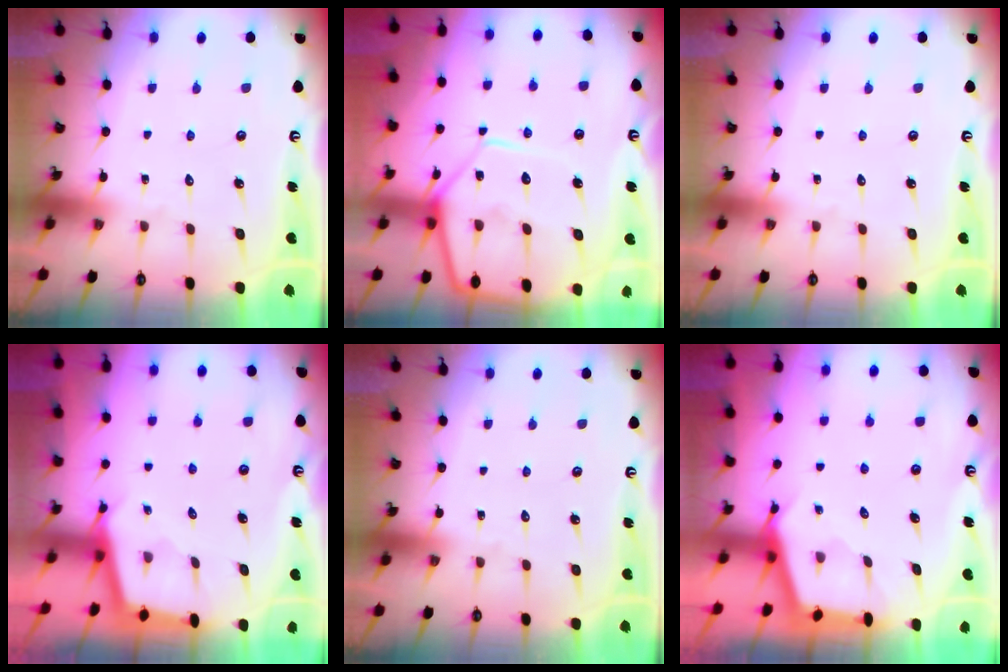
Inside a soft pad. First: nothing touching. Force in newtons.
{"total": 13.3, "press": 13.3, "slide": 1.3}
{"total": 0.0}
{"total": 2.3, "press": 2.3, "slide": 0.1}
{"total": 0.0}
{"total": 2.6, "press": 2.6, "slide": 0.2}